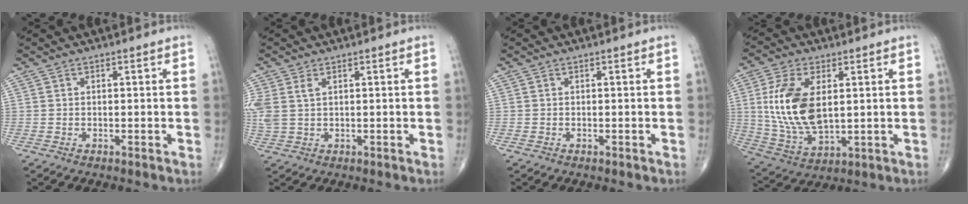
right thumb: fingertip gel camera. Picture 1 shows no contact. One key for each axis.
{"total": 4.6, "fx": 1.5, "fy": 2.5, "fz": 3.5, "tx": -0.103, "ty": 0.012, "tz": 0.040}
{"total": 0.0}
{"total": 14.8, "fx": 2.4, "fy": 7.9, "fz": 12.2, "tx": -0.245, "ty": -0.014, "tz": 0.056}